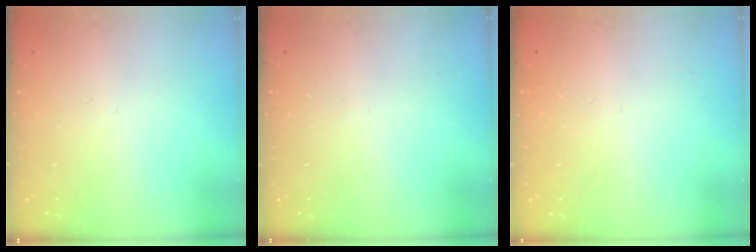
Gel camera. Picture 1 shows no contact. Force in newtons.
{"total": 0.0}
{"total": 1.6, "press": 1.5, "slide": 0.1}